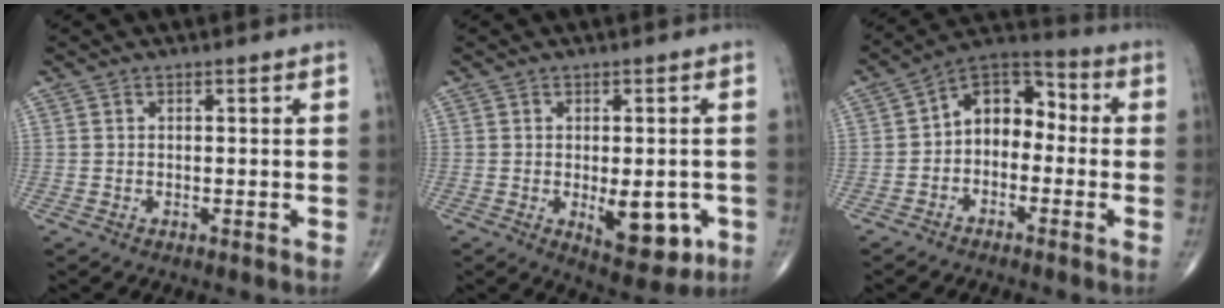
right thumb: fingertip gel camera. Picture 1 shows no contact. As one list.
[{"total": 9.1, "force": [-2.3, 4.3, 7.7], "torque": [-0.072, -0.011, -0.019]}, {"total": 9.8, "force": [-0.8, 6.9, 6.9], "torque": [-0.073, 0.044, -0.037]}]